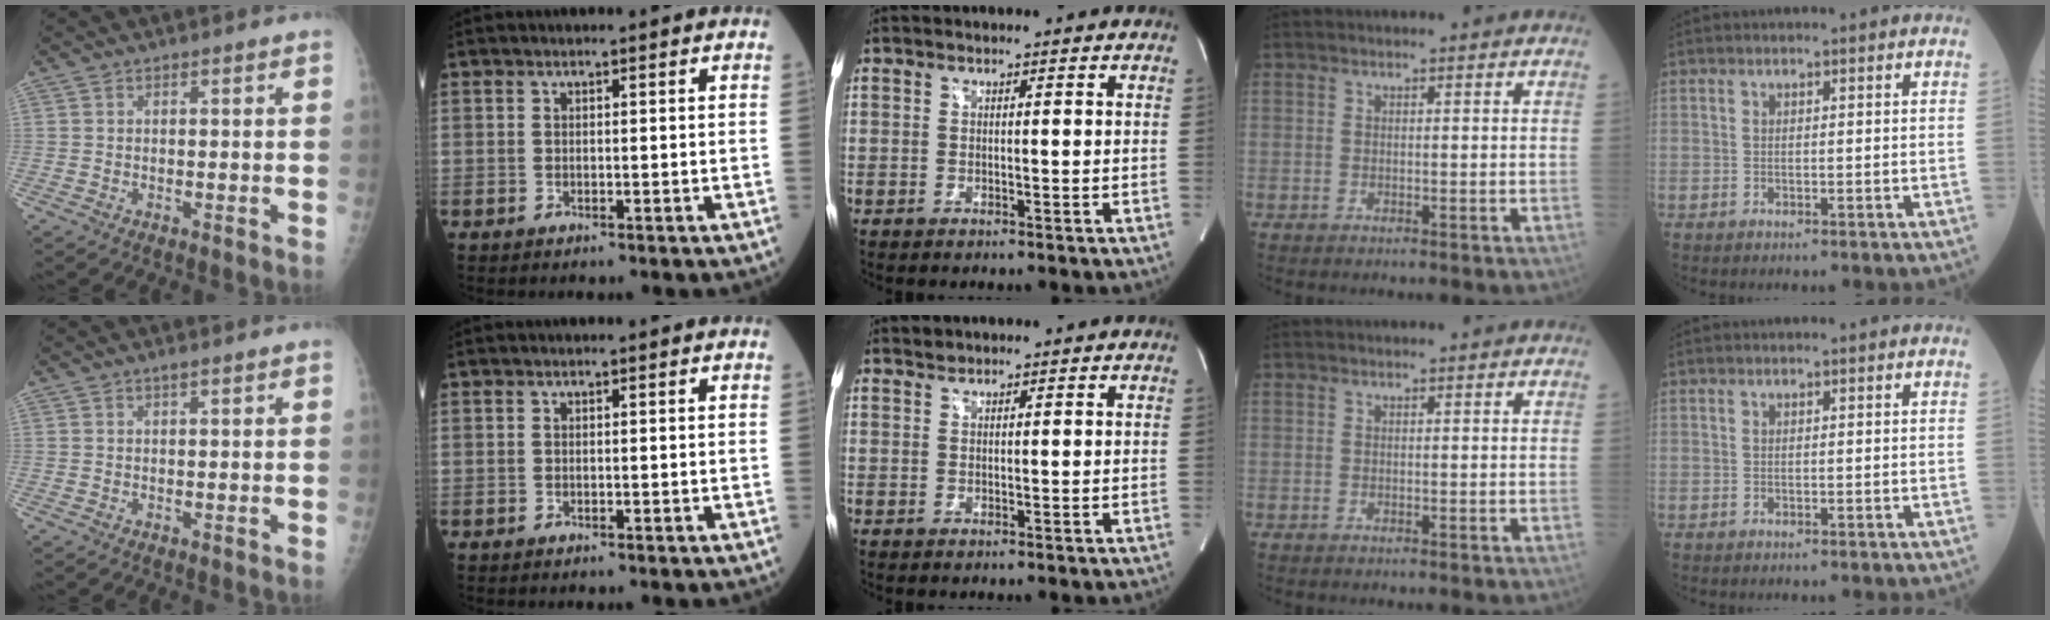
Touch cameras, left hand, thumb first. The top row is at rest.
{"thumb": {"total": 0.8, "force": [0.4, 0.1, 0.6], "torque": [-0.012, 0.004, 0.006]}, "middle": {"total": 0.7, "force": [0.7, 0.2, -0.1], "torque": [0.000, 0.003, 0.012]}}